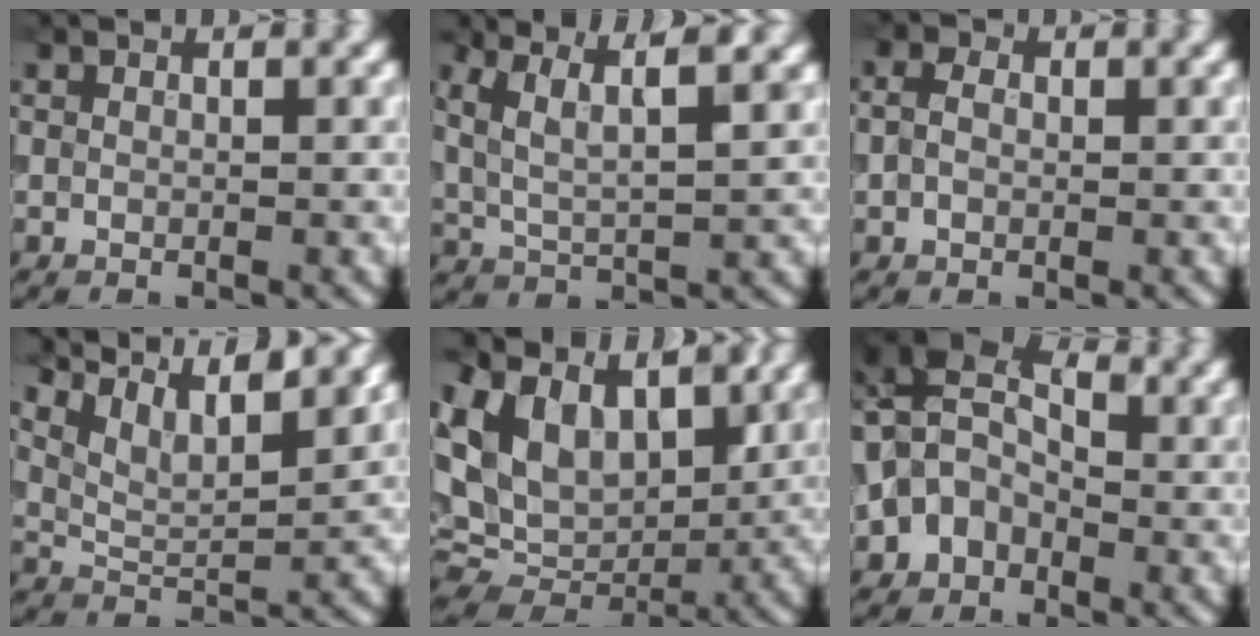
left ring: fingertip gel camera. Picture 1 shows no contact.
{"total": 5.7, "force": [3.1, 1.3, 4.6], "torque": [-0.090, 0.015, 0.051]}
{"total": 3.0, "force": [0.3, 2.2, 2.0], "torque": [-0.044, 0.016, -0.009]}
{"total": 8.8, "force": [6.4, 2.8, 5.3], "torque": [-0.107, 0.020, 0.098]}
{"total": 12.8, "force": [4.4, 8.2, 8.7], "torque": [-0.184, 0.015, 0.075]}
{"total": 8.4, "force": [-0.1, 6.7, 5.1], "torque": [-0.074, 0.035, -0.037]}